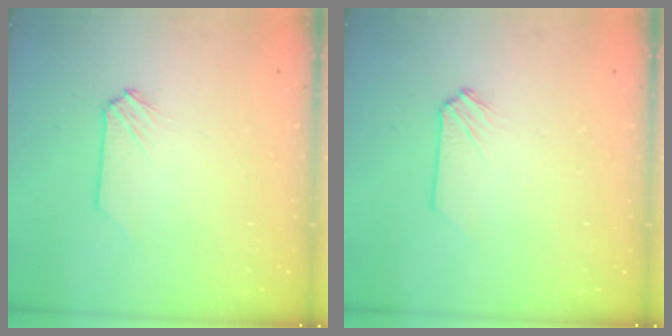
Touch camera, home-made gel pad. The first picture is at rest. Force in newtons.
{"total": 0.0}